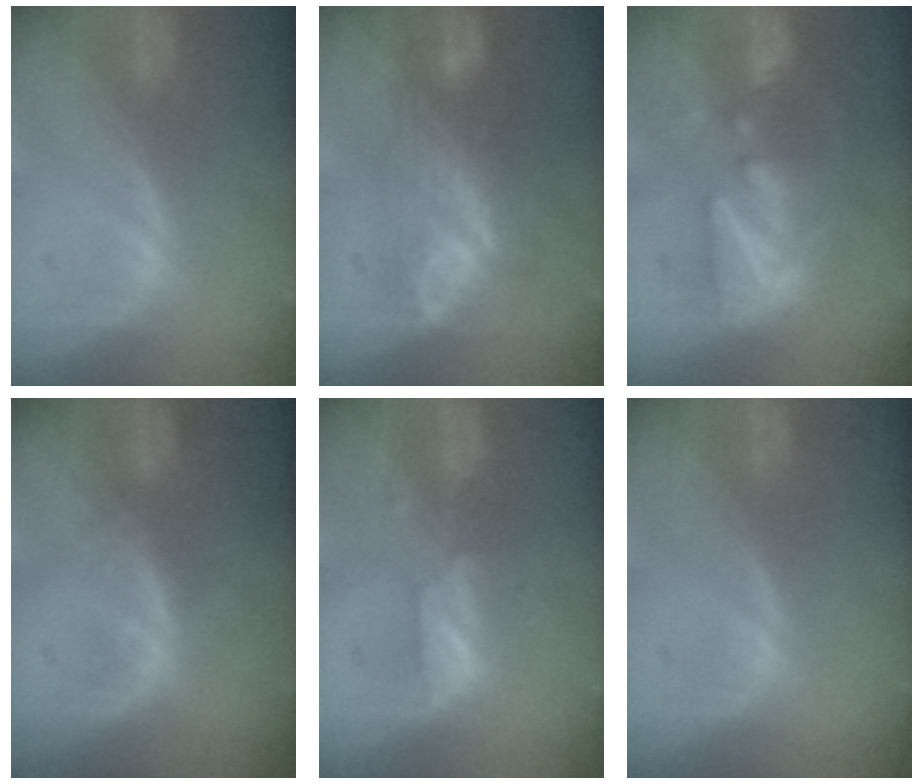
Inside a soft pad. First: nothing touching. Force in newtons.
{"total": 7.9, "press": 6.8, "slide": 3.9}
{"total": 8.6, "press": 8.0, "slide": 3.1}
{"total": 1.4, "press": 1.4, "slide": 0.2}
{"total": 3.6, "press": 3.5, "slide": 0.5}
{"total": 0.0}